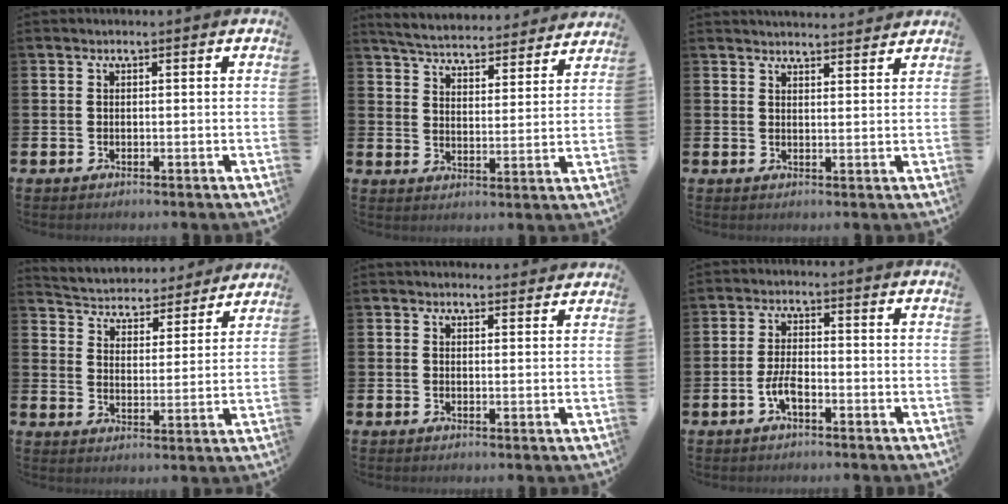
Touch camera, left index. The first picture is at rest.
{"total": 5.6, "force": [5.5, 0.7, 0.6], "torque": [-0.039, -0.042, 0.096]}
{"total": 3.0, "force": [3.0, 0.1, -0.1], "torque": [-0.005, -0.015, 0.056]}
{"total": 4.6, "force": [4.4, 1.4, 0.0], "torque": [-0.024, -0.044, 0.069]}
{"total": 2.2, "force": [2.1, 0.5, 0.0], "torque": [0.006, -0.010, 0.036]}
{"total": 3.2, "force": [-1.4, 1.1, 2.7], "torque": [-0.055, 0.004, -0.027]}